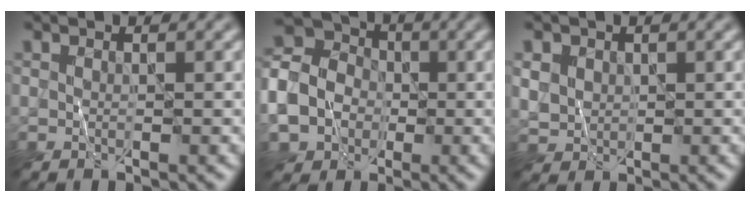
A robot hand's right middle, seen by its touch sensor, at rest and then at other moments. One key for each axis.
{"total": 12.0, "fx": -3.5, "fy": 10.2, "fz": 5.2, "tx": -0.132, "ty": -0.019, "tz": -0.090}
{"total": 2.5, "fx": 0.8, "fy": 2.2, "fz": 0.9, "tx": -0.031, "ty": -0.004, "tz": 0.025}